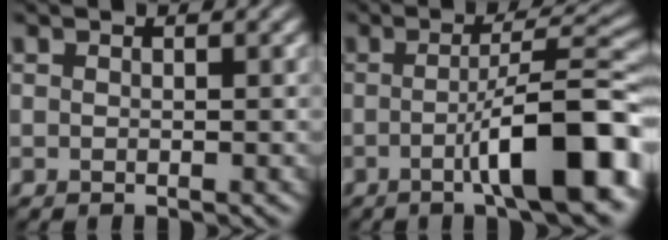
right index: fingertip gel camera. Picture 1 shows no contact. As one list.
[{"total": 10.1, "force": [-3.3, 2.0, 9.3], "torque": [-0.121, 0.017, -0.055]}]